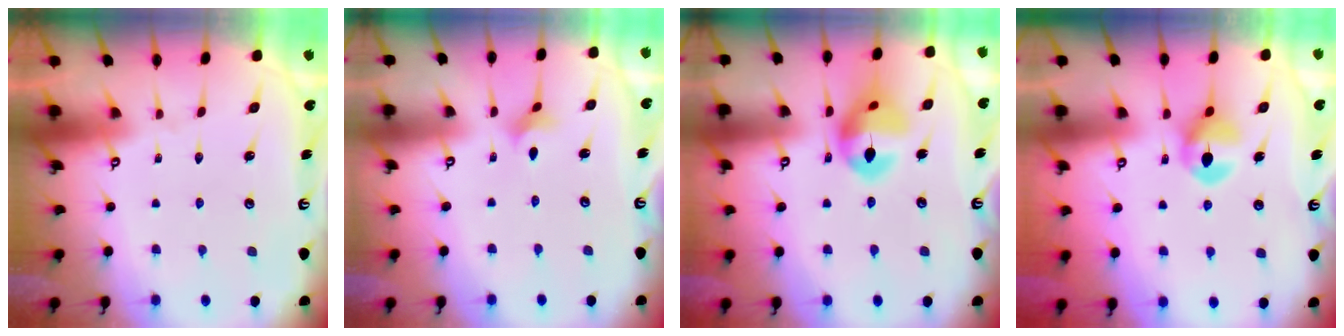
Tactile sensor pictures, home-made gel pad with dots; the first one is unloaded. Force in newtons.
{"total": 2.6, "press": 2.5, "slide": 0.7}
{"total": 14.5, "press": 14.4, "slide": 1.9}
{"total": 8.5, "press": 8.4, "slide": 0.4}